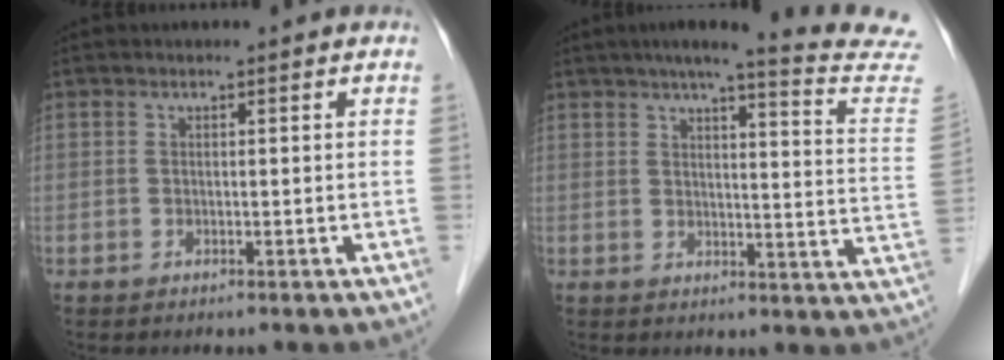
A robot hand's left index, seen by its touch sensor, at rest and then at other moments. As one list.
[{"total": 18.4, "force": [16.3, -0.4, 8.5], "torque": [-0.108, -0.054, 0.180]}]